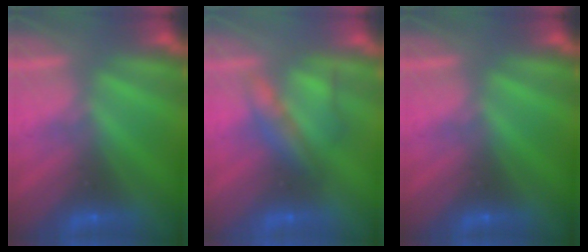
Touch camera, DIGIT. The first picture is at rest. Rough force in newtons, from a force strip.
{"total": 2.2}
{"total": 0.0}